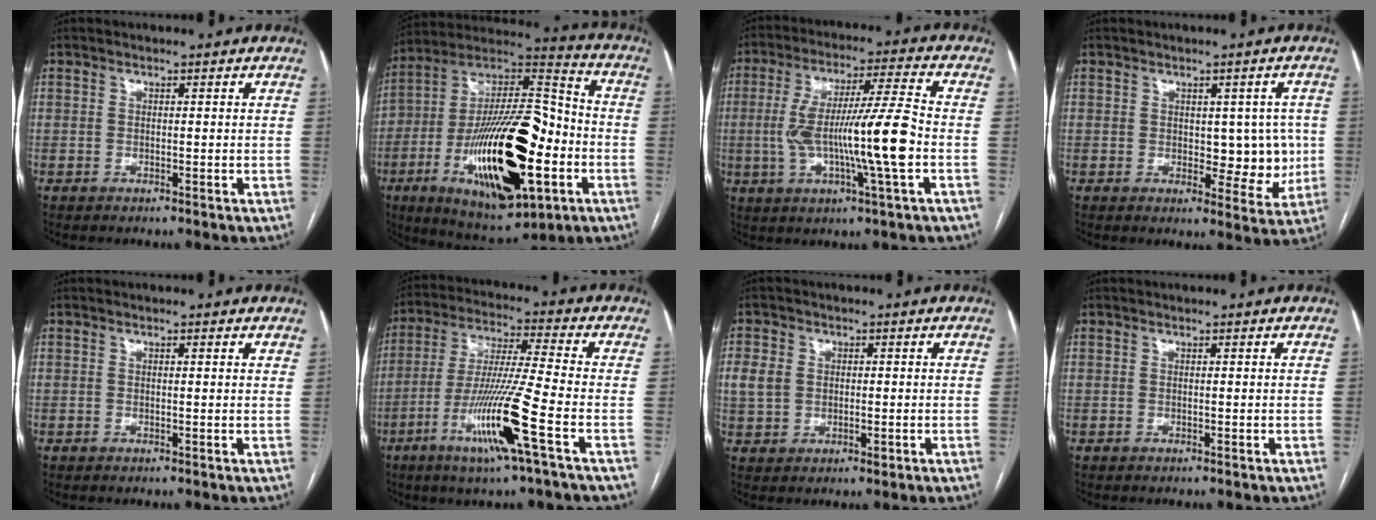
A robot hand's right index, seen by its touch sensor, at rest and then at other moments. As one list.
[{"total": 28.3, "force": [-8.1, 8.8, 25.7], "torque": [-0.463, -0.008, -0.123]}, {"total": 14.8, "force": [-2.0, 0.2, 14.7], "torque": [-0.272, 0.006, -0.038]}, {"total": 6.6, "force": [0.3, 3.8, 5.4], "torque": [-0.050, 0.007, 0.015]}, {"total": 0.9, "force": [0.5, 0.1, 0.7], "torque": [-0.012, 0.005, 0.003]}, {"total": 13.9, "force": [-5.7, -1.1, 12.7], "torque": [-0.255, -0.020, -0.111]}, {"total": 5.6, "force": [0.5, 4.7, 3.1], "torque": [-0.072, 0.009, 0.015]}, {"total": 0.0}]